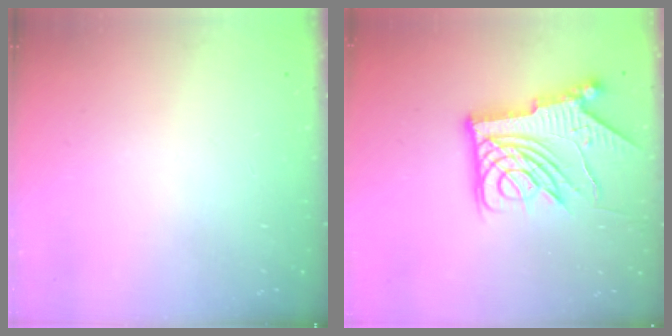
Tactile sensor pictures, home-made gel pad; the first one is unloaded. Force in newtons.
{"total": 15.7, "press": 15.6, "slide": 1.5}